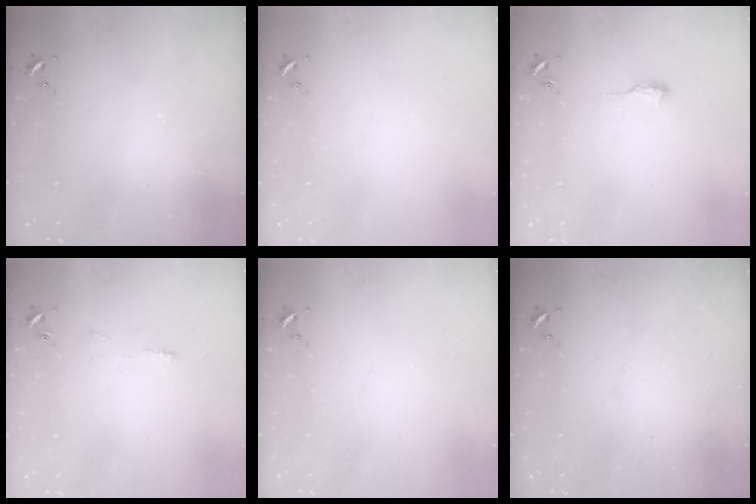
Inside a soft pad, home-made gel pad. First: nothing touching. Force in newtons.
{"total": 0.0}
{"total": 7.3, "press": 7.3, "slide": 0.6}
{"total": 4.4, "press": 4.3, "slide": 0.5}
{"total": 0.0}
{"total": 0.0}